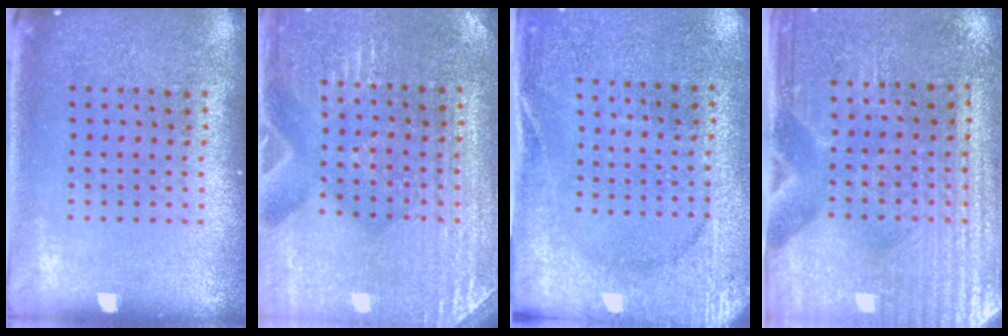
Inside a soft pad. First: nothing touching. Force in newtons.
{"total": 3.1, "press": 3.1, "slide": 0.4}
{"total": 2.6, "press": 2.5, "slide": 0.7}
{"total": 3.2, "press": 2.9, "slide": 1.3}